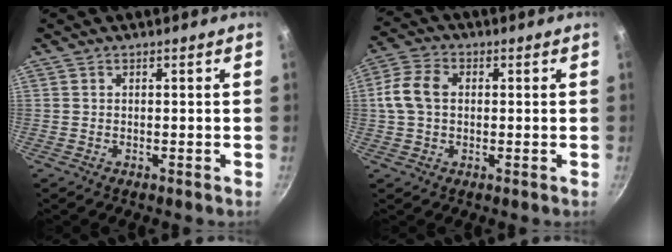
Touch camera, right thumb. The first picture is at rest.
{"total": 7.7, "force": [0.6, 5.4, 5.4], "torque": [-0.102, 0.019, 0.002]}